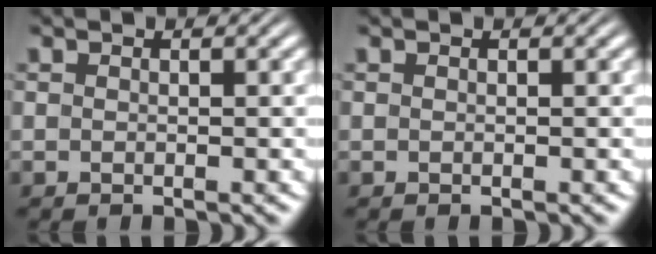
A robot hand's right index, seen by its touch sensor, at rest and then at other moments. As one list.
[{"total": 0.0}]